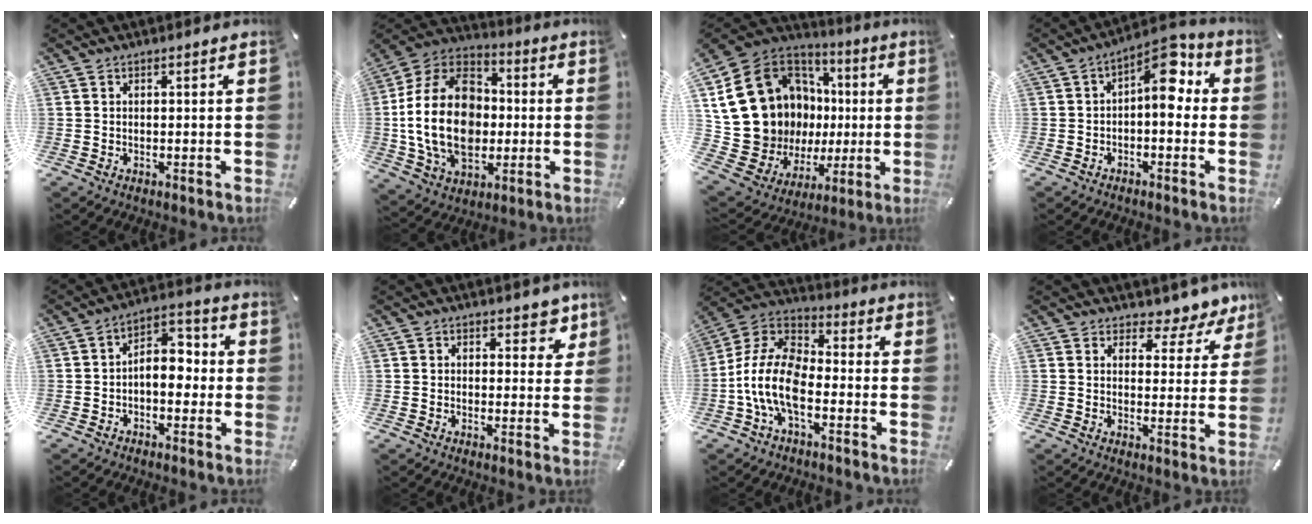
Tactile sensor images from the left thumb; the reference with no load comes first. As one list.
[{"total": 22.0, "force": [-1.9, 16.2, 14.8], "torque": [-0.310, 0.010, -0.034]}, {"total": 20.5, "force": [2.8, 17.9, 9.6], "torque": [-0.197, -0.050, 0.096]}, {"total": 9.1, "force": [2.7, 4.4, 7.4], "torque": [-0.107, -0.023, 0.040]}, {"total": 7.3, "force": [-1.9, 4.5, 5.4], "torque": [-0.078, 0.014, -0.035]}, {"total": 5.4, "force": [3.0, 3.7, 2.6], "torque": [-0.004, -0.014, 0.045]}, {"total": 12.5, "force": [-6.0, 6.6, 8.9], "torque": [-0.197, 0.009, -0.116]}, {"total": 5.7, "force": [4.5, 3.1, 1.6], "torque": [-0.014, -0.045, 0.075]}]